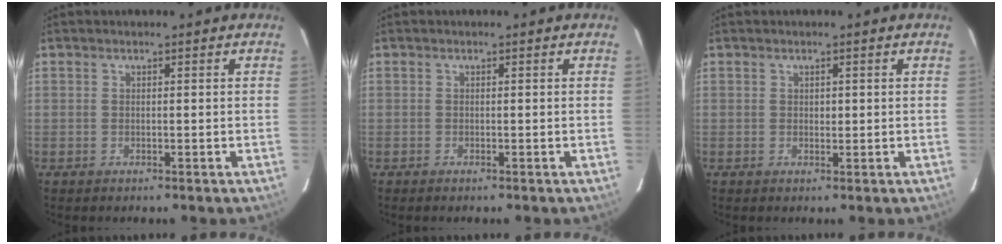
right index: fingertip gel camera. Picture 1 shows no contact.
{"total": 0.6, "force": [-0.5, 0.1, 0.3], "torque": [-0.009, -0.002, -0.007]}
{"total": 0.8, "force": [0.2, 0.6, 0.5], "torque": [-0.006, 0.000, 0.003]}